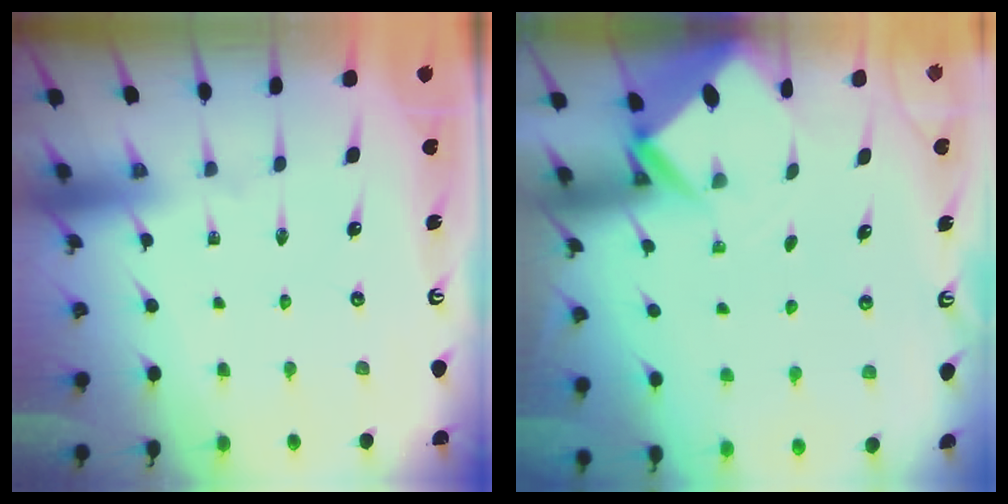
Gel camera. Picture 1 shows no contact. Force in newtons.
{"total": 2.7, "press": 2.7, "slide": 0.1}